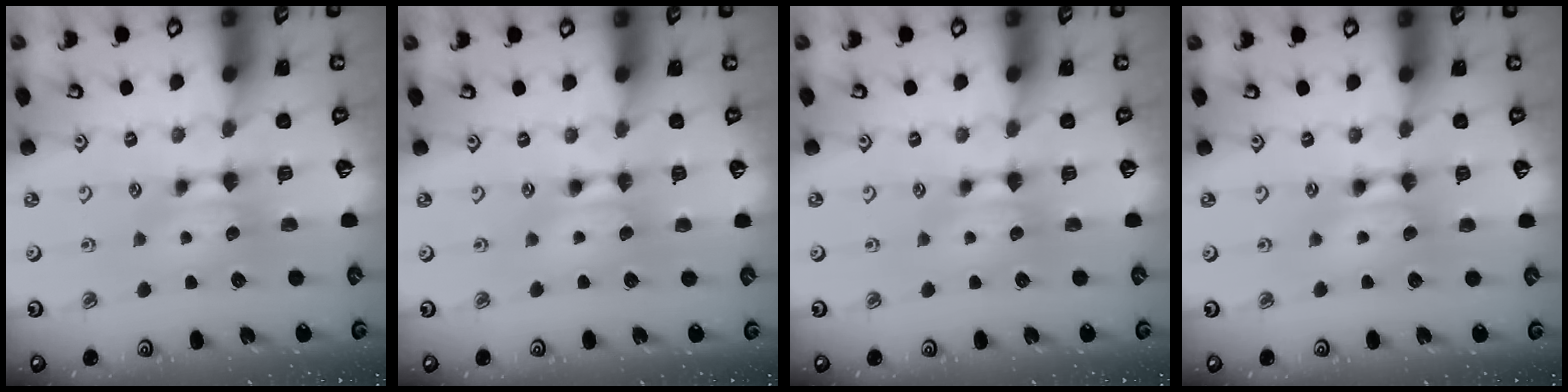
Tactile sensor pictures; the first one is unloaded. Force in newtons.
{"total": 1.8, "press": 1.7, "slide": 0.1}
{"total": 0.0}
{"total": 1.9, "press": 1.9, "slide": 0.1}